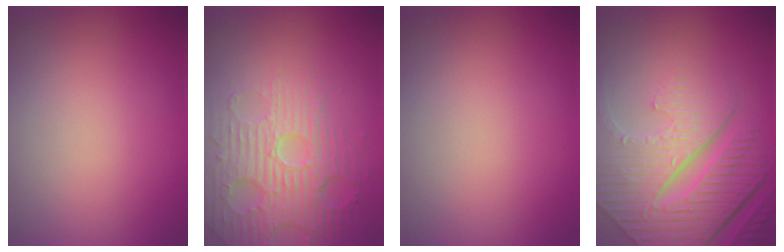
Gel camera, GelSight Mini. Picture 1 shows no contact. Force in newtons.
{"total": 5.0, "press": 4.1, "slide": 2.9}
{"total": 0.0}
{"total": 9.0, "press": 6.3, "slide": 6.5}